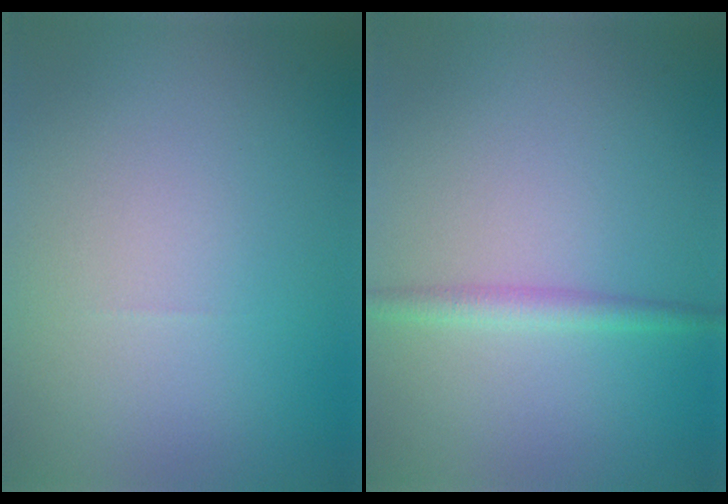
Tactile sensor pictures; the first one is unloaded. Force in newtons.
{"total": 1.7, "press": 1.7, "slide": 0.1}